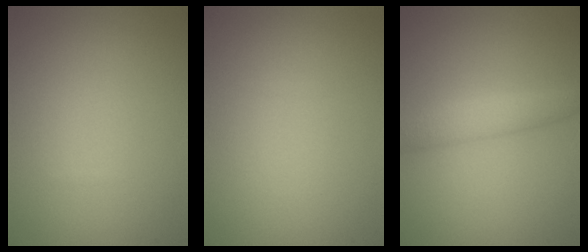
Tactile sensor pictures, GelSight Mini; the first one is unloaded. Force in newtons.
{"total": 0.0}
{"total": 2.6, "press": 2.6, "slide": 0.0}